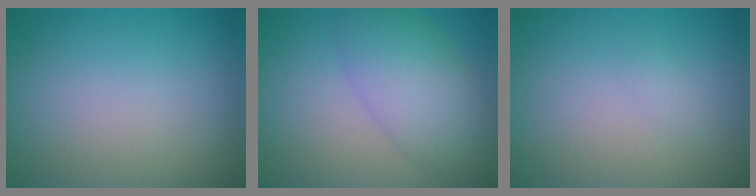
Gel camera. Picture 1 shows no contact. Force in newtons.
{"total": 5.6, "press": 5.6, "slide": 0.2}
{"total": 0.6, "press": 0.6, "slide": 0.1}